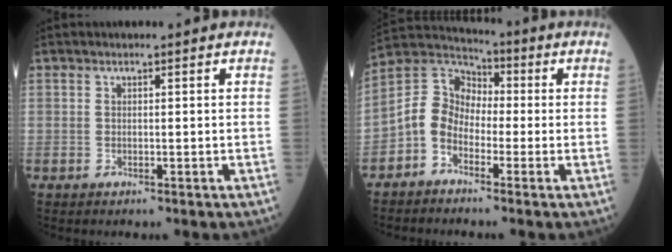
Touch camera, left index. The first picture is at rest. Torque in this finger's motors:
{"motor_torque": [0.58, 0.04, 0.18, 0.04]}